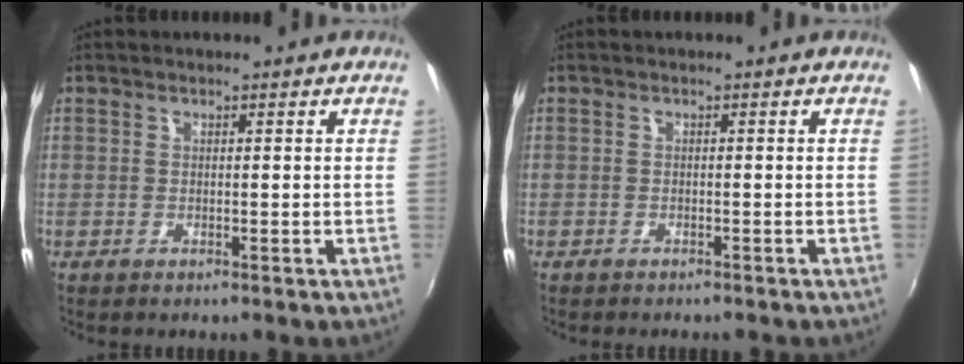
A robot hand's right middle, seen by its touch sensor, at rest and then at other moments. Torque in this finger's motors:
{"motor_torque": [0.83, -1.31, 0.07, 0.00]}